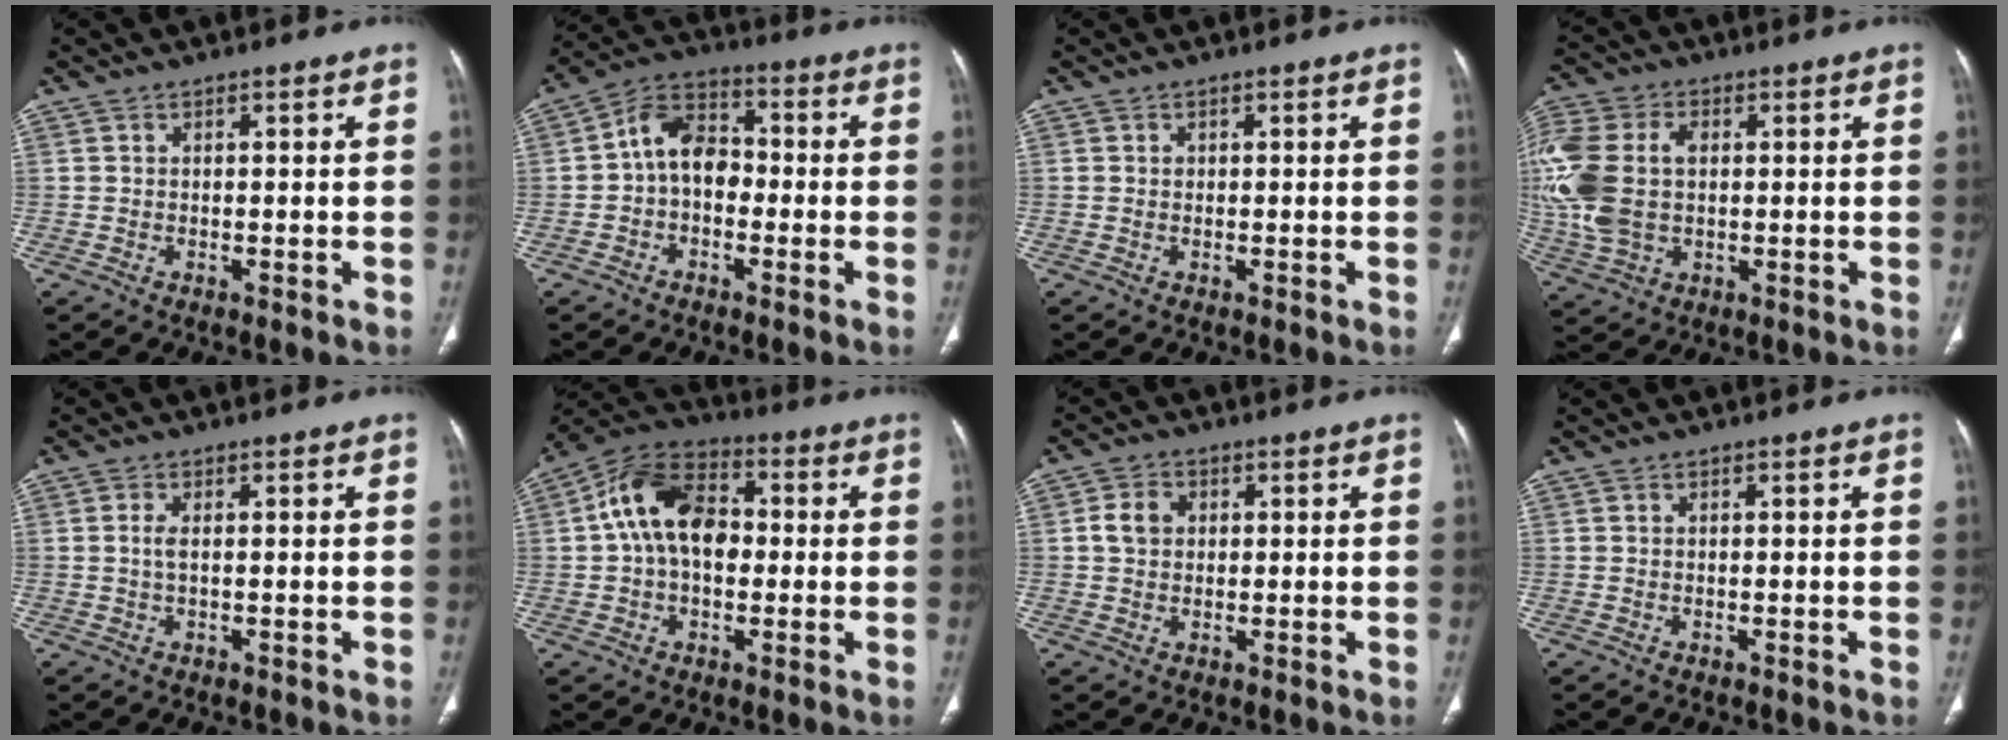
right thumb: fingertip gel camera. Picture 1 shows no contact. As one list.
[{"total": 8.9, "force": [-1.0, 6.5, 6.0], "torque": [-0.078, 0.032, -0.034]}, {"total": 0.5, "force": [0.1, 0.5, 0.2], "torque": [0.001, 0.002, 0.002]}, {"total": 16.9, "force": [1.2, 11.5, 12.3], "torque": [-0.308, 0.010, 0.029]}, {"total": 1.9, "force": [0.1, 0.7, 1.7], "torque": [-0.045, 0.001, 0.004]}, {"total": 14.2, "force": [0.9, 9.6, 10.4], "torque": [-0.163, 0.032, 0.003]}, {"total": 4.0, "force": [0.7, 3.3, 2.2], "torque": [-0.035, 0.008, 0.010]}, {"total": 0.0}]